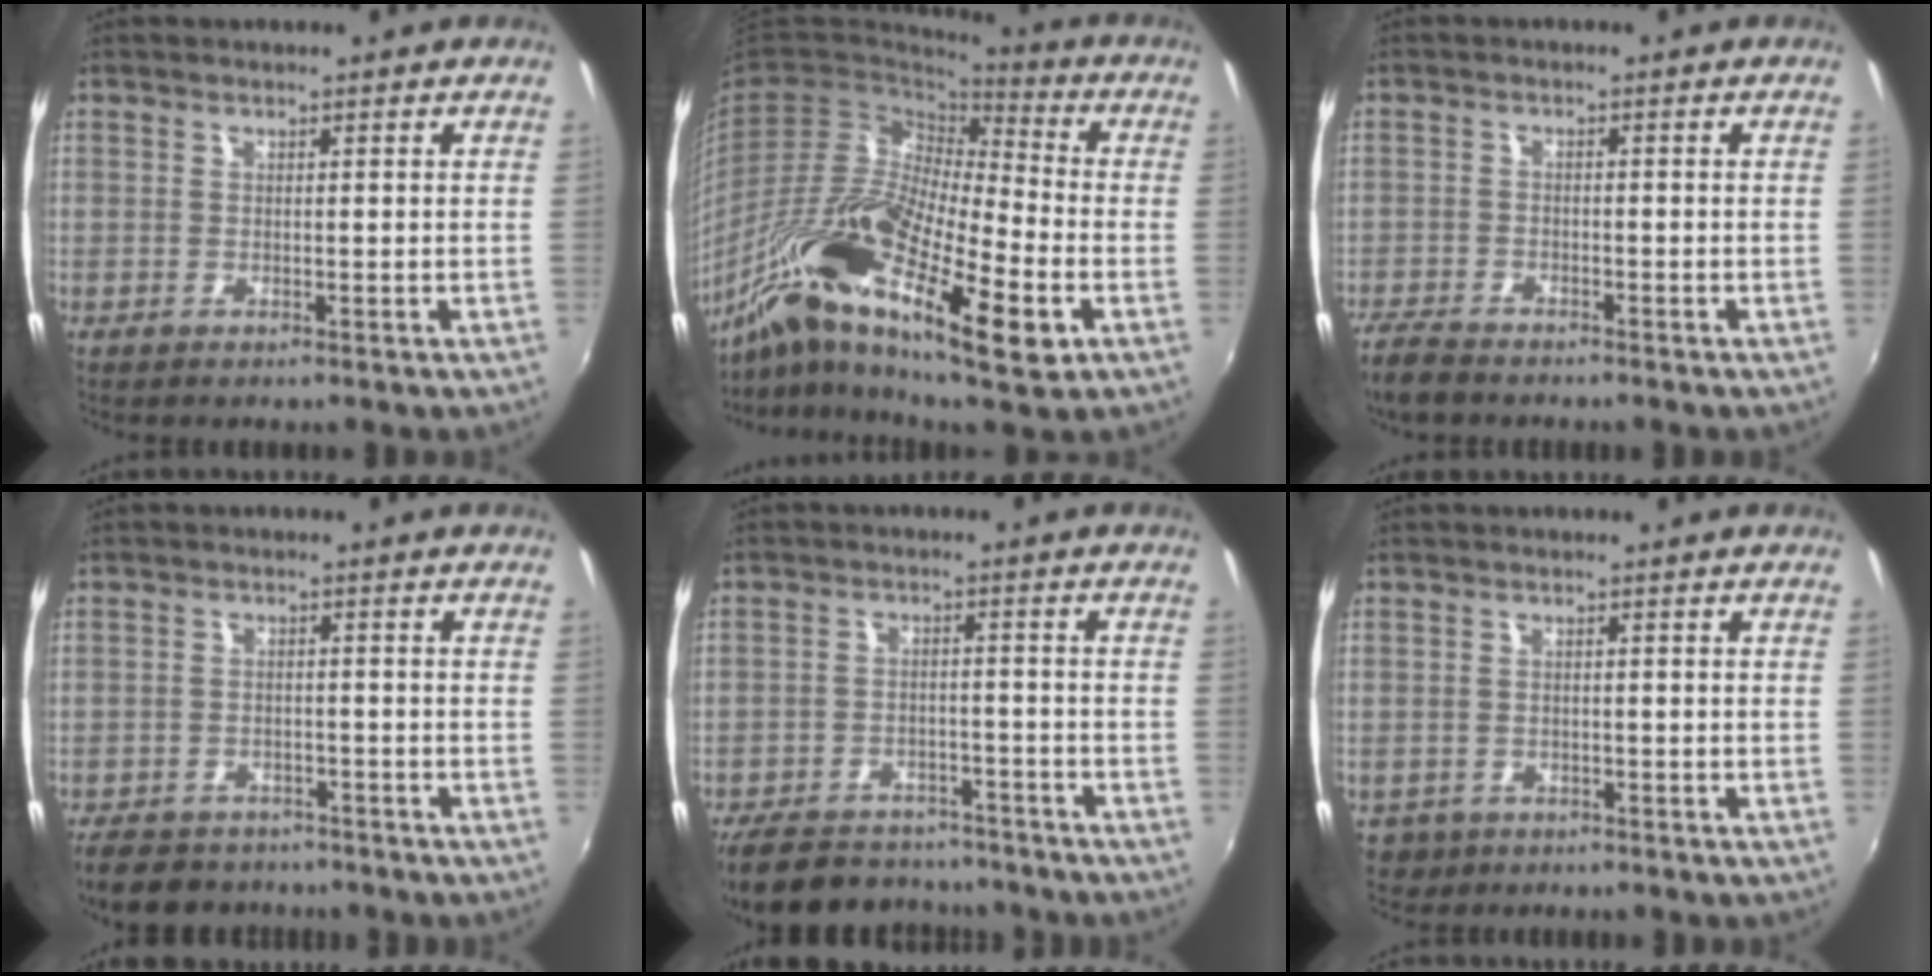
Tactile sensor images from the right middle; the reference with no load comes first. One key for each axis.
{"total": 24.5, "fx": -11.2, "fy": 7.0, "fz": 20.7, "tx": -0.379, "ty": -0.037, "tz": -0.219}
{"total": 5.6, "fx": -5.0, "fy": 1.7, "fz": 1.9, "tx": -0.062, "ty": -0.022, "tz": -0.099}
{"total": 10.2, "fx": -8.2, "fy": 5.2, "fz": 3.1, "tx": -0.085, "ty": 0.001, "tz": -0.124}
{"total": 17.3, "fx": -14.3, "fy": 7.5, "fz": 6.2, "tx": -0.152, "ty": 0.014, "tz": -0.199}
{"total": 4.1, "fx": -1.9, "fy": 3.4, "fz": 1.2, "tx": -0.034, "ty": -0.007, "tz": -0.024}